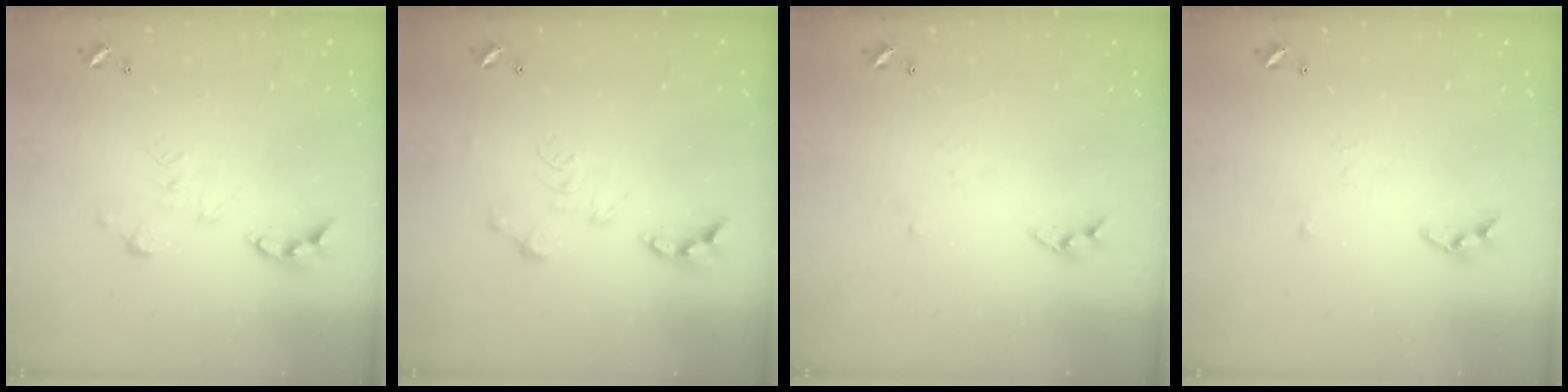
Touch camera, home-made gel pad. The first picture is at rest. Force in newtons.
{"total": 0.0}
{"total": 3.4, "press": 3.4, "slide": 0.4}
{"total": 3.3, "press": 3.3, "slide": 0.4}